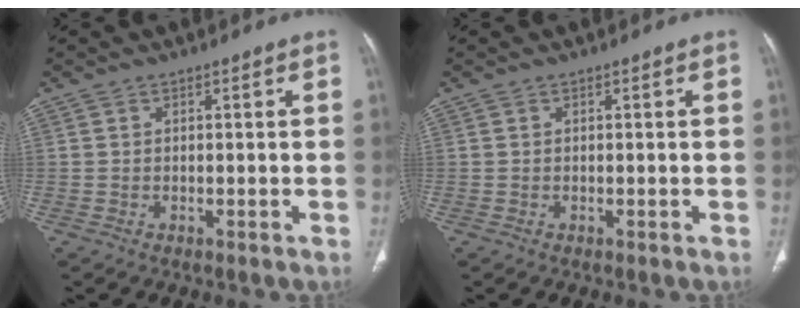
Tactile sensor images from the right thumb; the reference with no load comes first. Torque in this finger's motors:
{"motor_torque": [-0.01, 0.01, -0.05, -0.03, 0.09]}